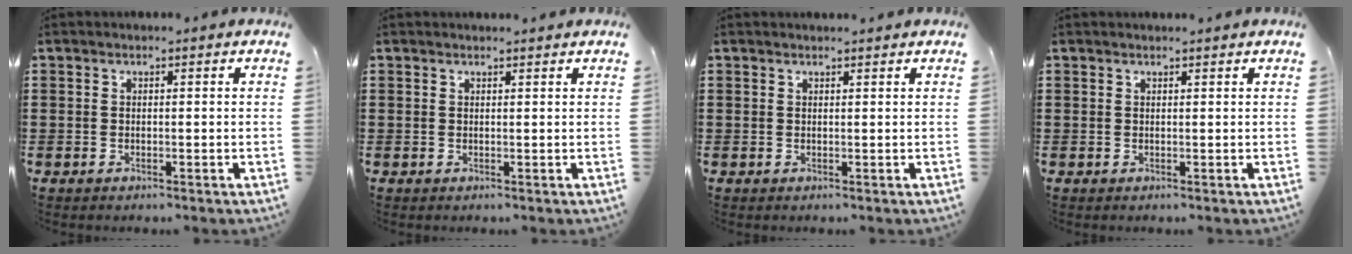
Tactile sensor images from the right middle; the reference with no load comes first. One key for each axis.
{"total": 0.6, "fx": 0.6, "fy": 0.0, "fz": 0.1, "tx": 0.004, "ty": -0.004, "tz": 0.010}
{"total": 0.6, "fx": 0.6, "fy": 0.0, "fz": 0.1, "tx": 0.005, "ty": -0.004, "tz": 0.011}
{"total": 0.5, "fx": 0.5, "fy": 0.0, "fz": 0.0, "tx": -0.003, "ty": 0.000, "tz": 0.010}